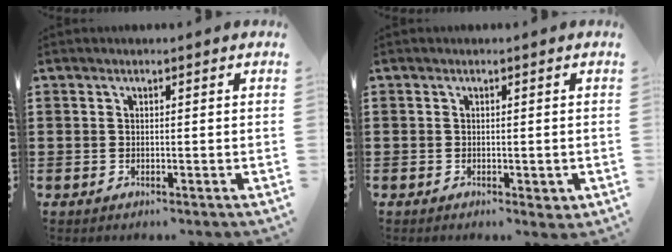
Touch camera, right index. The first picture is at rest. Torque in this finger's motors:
{"motor_torque": [0.05, 0.01, -0.42, -0.08]}